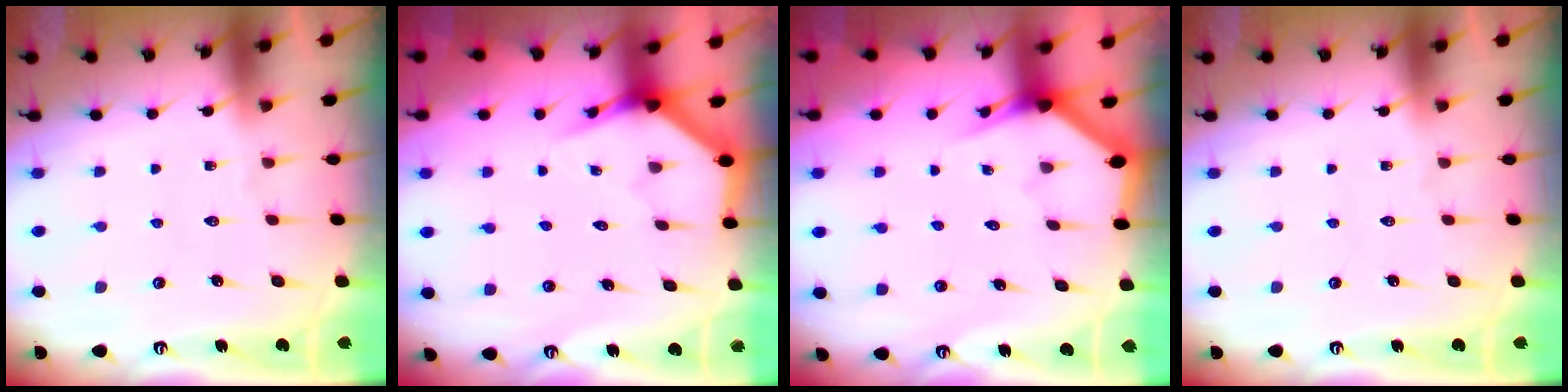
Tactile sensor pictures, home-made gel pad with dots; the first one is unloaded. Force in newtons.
{"total": 4.0, "press": 4.0, "slide": 0.2}
{"total": 3.0, "press": 3.0, "slide": 0.1}
{"total": 0.0}